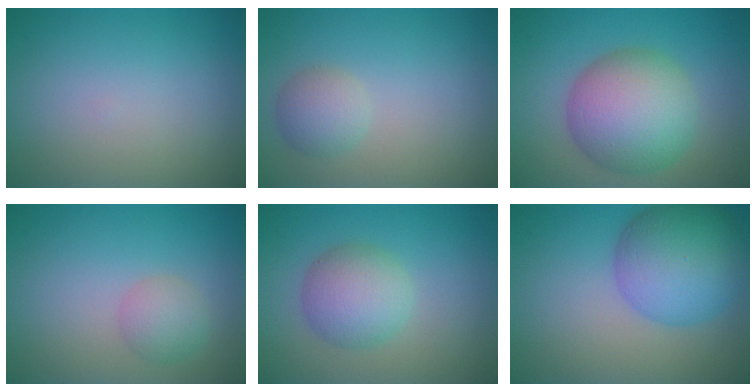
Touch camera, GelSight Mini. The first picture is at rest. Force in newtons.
{"total": 2.4, "press": 2.4, "slide": 0.0}
{"total": 8.9, "press": 8.9, "slide": 0.3}
{"total": 2.1, "press": 2.1, "slide": 0.1}
{"total": 4.4, "press": 4.4, "slide": 0.2}
{"total": 8.7, "press": 8.7, "slide": 0.4}